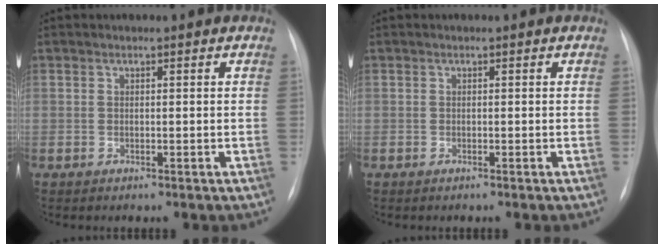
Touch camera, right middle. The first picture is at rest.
{"total": 0.0}